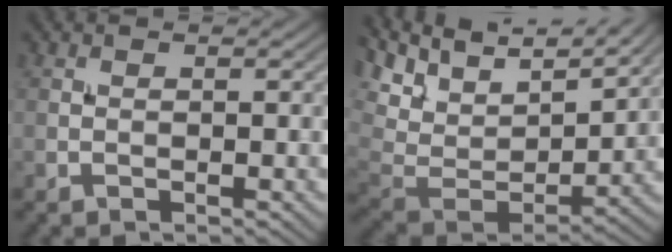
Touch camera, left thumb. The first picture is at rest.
{"total": 12.3, "force": [7.1, 5.8, 8.2], "torque": [-0.202, 0.015, 0.127]}